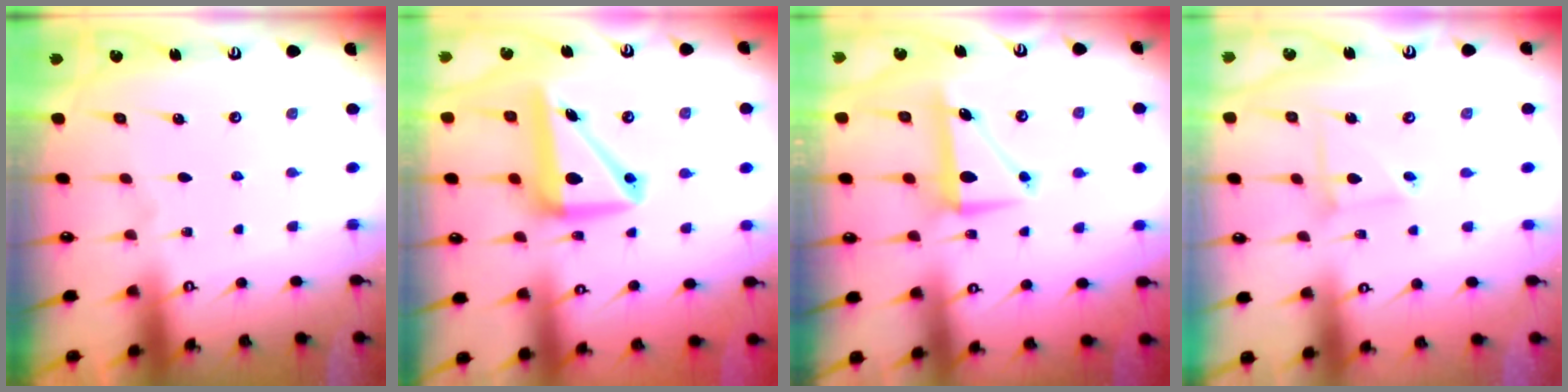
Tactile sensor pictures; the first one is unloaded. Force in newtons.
{"total": 11.6, "press": 11.3, "slide": 2.7}
{"total": 7.9, "press": 7.9, "slide": 1.0}
{"total": 2.8, "press": 2.8, "slide": 0.3}